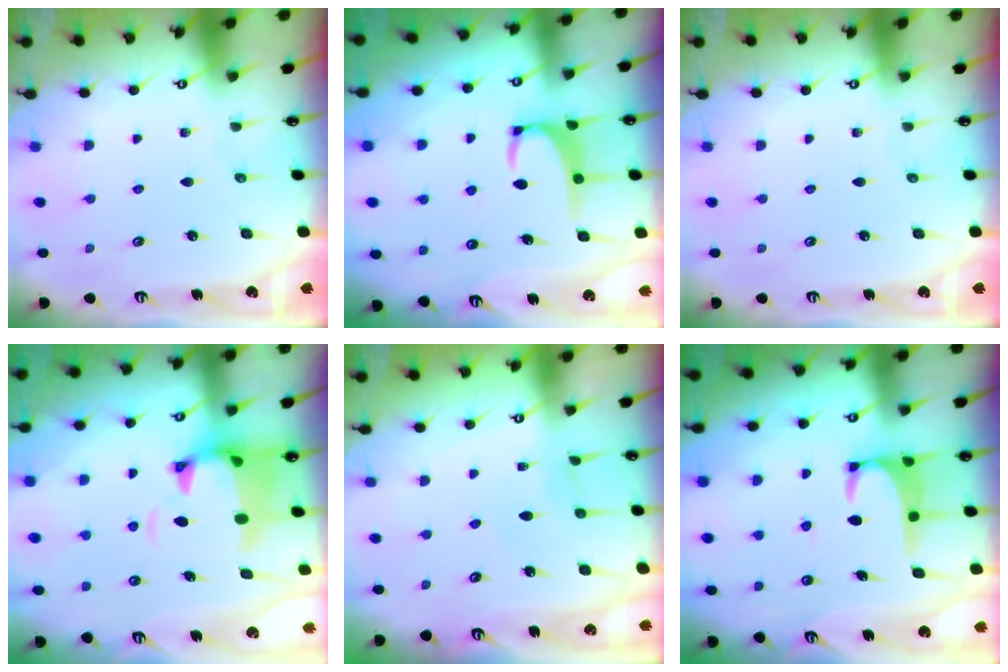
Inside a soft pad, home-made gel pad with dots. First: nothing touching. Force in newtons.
{"total": 2.9, "press": 2.9, "slide": 0.5}
{"total": 0.0}
{"total": 2.7, "press": 2.3, "slide": 1.4}
{"total": 0.0}
{"total": 2.7, "press": 2.6, "slide": 0.7}